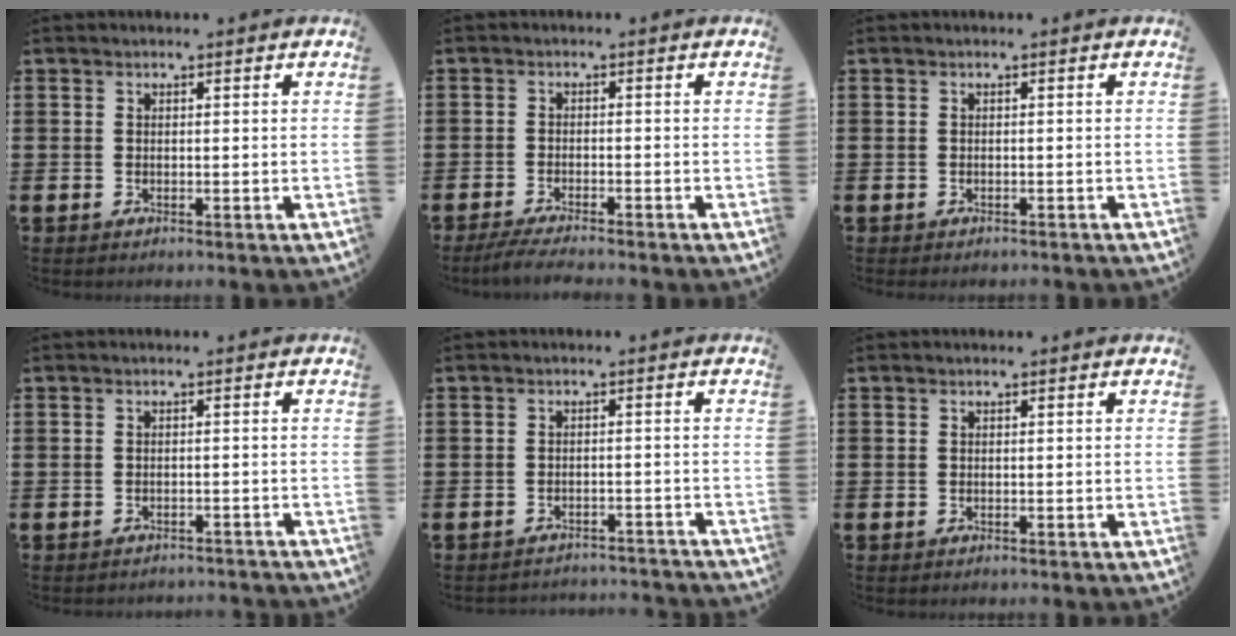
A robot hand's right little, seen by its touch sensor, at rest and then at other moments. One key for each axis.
{"total": 2.4, "fx": -2.0, "fy": 0.0, "fz": 1.3, "tx": -0.020, "ty": 0.002, "tz": -0.036}
{"total": 0.0}
{"total": 1.0, "fx": -1.0, "fy": 0.0, "fz": 0.0, "tx": -0.003, "ty": 0.001, "tz": -0.021}
{"total": 1.7, "fx": -1.7, "fy": -0.1, "fz": -0.1, "tx": -0.004, "ty": 0.004, "tz": -0.037}
{"total": 0.0}